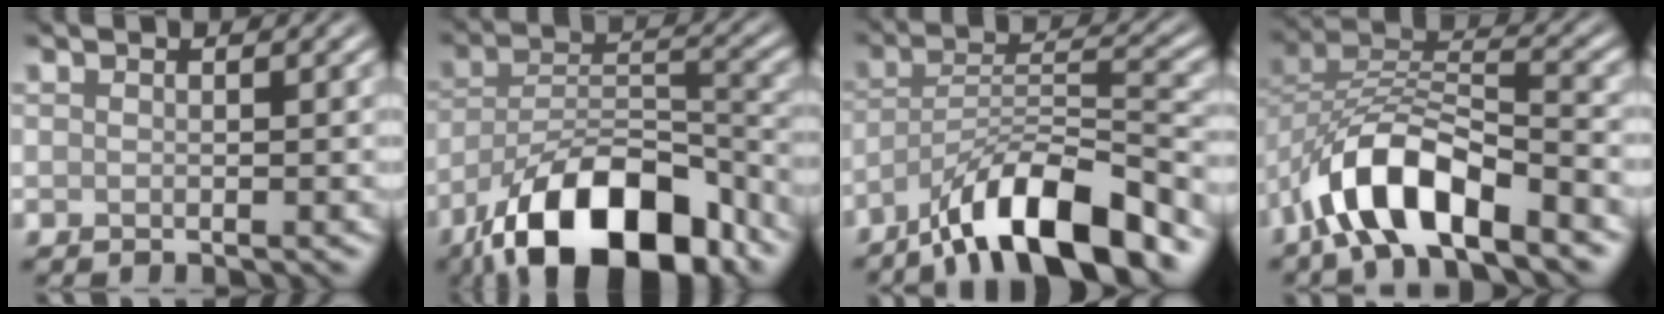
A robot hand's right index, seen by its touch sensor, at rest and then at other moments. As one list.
[{"total": 12.8, "force": [-8.5, 5.2, 8.0], "torque": [-0.130, 0.000, -0.155]}, {"total": 10.3, "force": [-7.3, 2.5, 6.9], "torque": [-0.110, 0.010, -0.133]}, {"total": 9.1, "force": [-5.7, 3.2, 6.4], "torque": [-0.113, 0.014, -0.104]}]